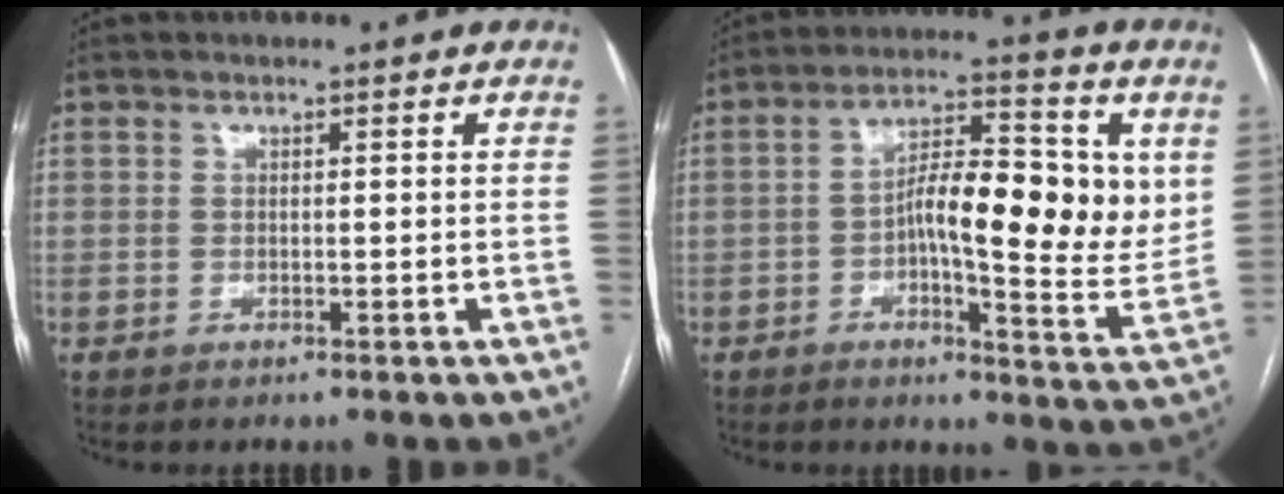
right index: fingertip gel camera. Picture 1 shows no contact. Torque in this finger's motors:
{"motor_torque": [0.74, -0.13, 0.54, 0.12]}